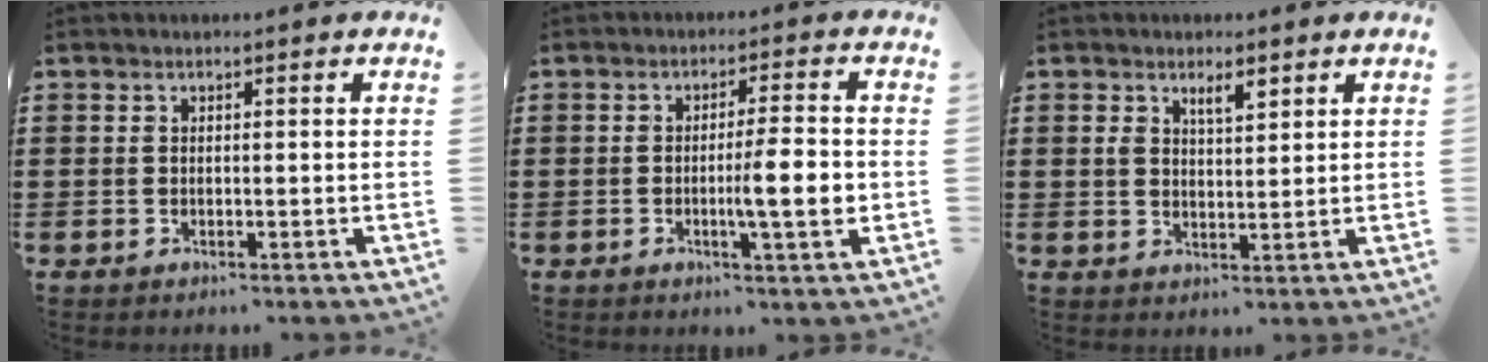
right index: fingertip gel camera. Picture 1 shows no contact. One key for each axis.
{"total": 6.7, "fx": -1.1, "fy": 0.8, "fz": 6.6, "tx": -0.102, "ty": -0.006, "tz": -0.021}
{"total": 3.1, "fx": 1.9, "fy": 1.2, "fz": 2.1, "tx": -0.038, "ty": 0.003, "tz": 0.032}